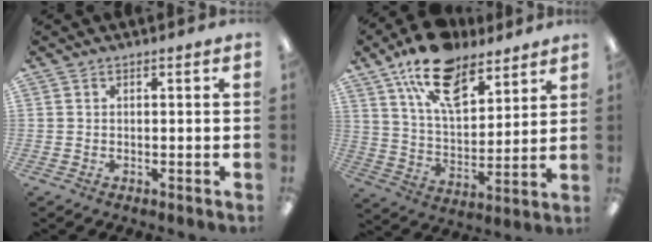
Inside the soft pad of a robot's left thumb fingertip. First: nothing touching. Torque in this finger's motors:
{"motor_torque": [0.28, 0.64, 1.51, -1.30, 0.41]}